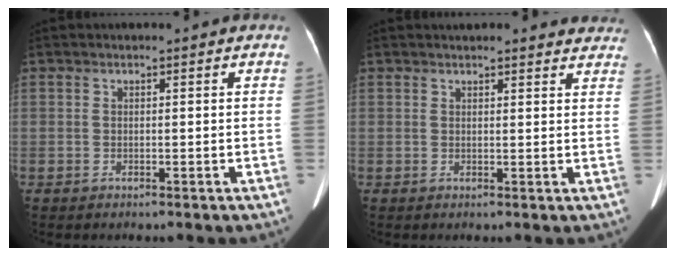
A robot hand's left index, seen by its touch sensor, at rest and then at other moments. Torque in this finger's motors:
{"motor_torque": [0.54, -0.71, 0.04, -0.01]}